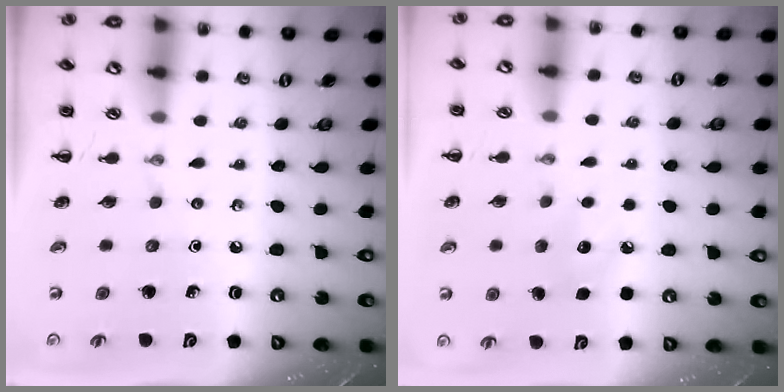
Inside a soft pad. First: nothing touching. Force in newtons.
{"total": 6.3, "press": 6.1, "slide": 1.7}